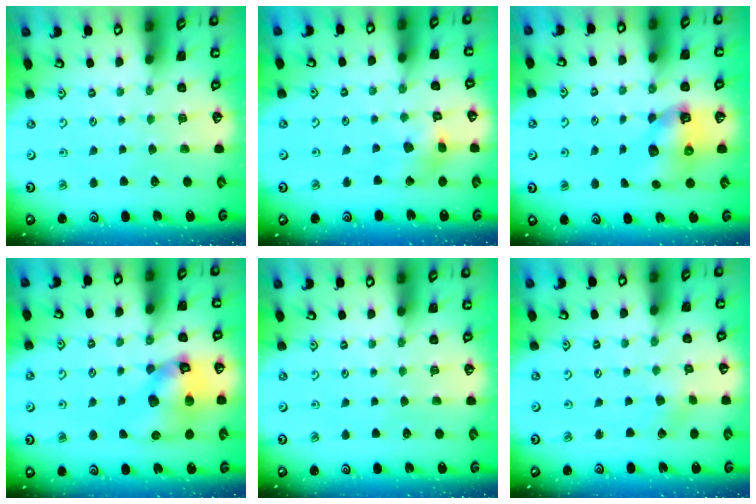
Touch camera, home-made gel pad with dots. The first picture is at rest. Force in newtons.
{"total": 8.8, "press": 8.7, "slide": 1.1}
{"total": 8.1, "press": 8.0, "slide": 1.4}
{"total": 13.5, "press": 13.3, "slide": 1.9}
{"total": 0.0}
{"total": 1.8, "press": 1.8, "slide": 0.3}